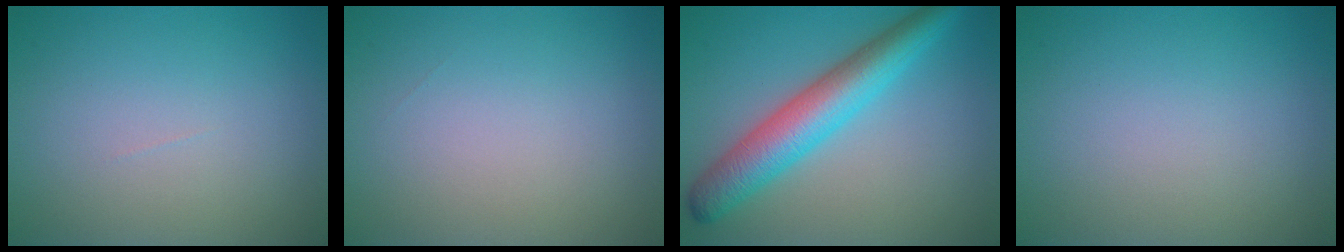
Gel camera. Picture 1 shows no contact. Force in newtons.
{"total": 0.0}
{"total": 6.6, "press": 6.6, "slide": 0.1}
{"total": 0.0}